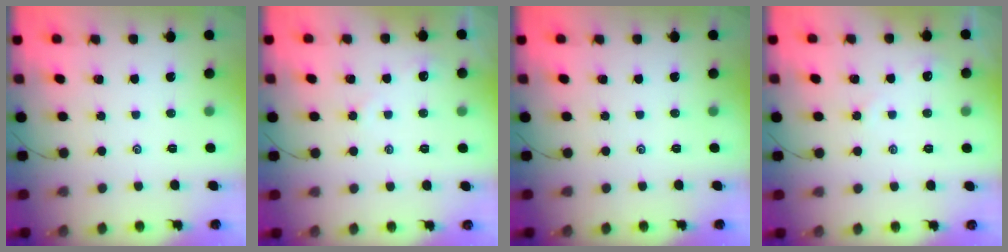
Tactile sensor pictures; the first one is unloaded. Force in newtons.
{"total": 2.4, "press": 2.4, "slide": 0.4}
{"total": 0.0}
{"total": 2.4, "press": 2.4, "slide": 0.4}